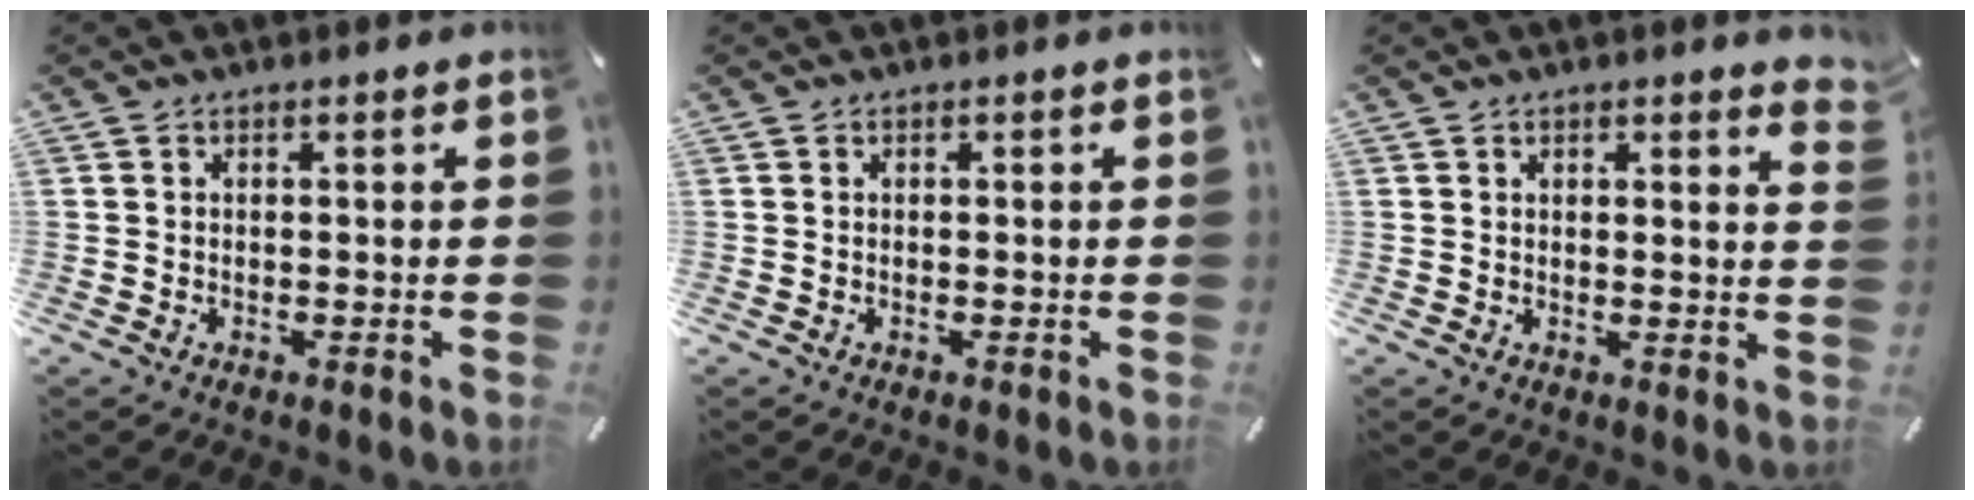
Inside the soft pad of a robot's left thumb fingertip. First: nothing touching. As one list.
[{"total": 0.0}, {"total": 2.1, "force": [1.6, 0.4, 1.4], "torque": [-0.014, -0.005, 0.024]}]